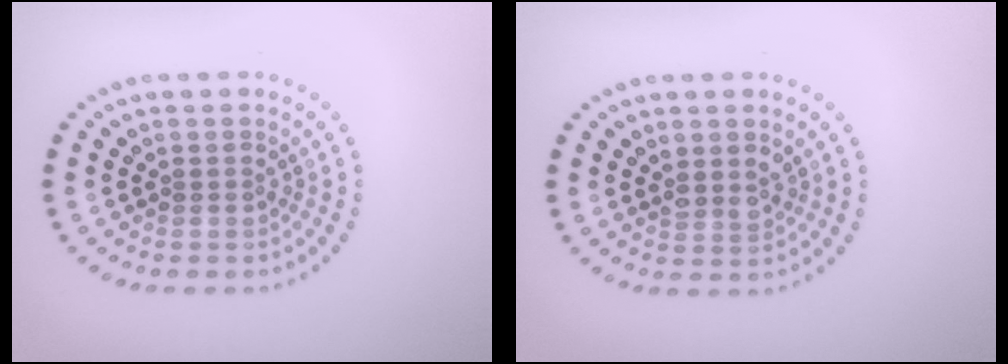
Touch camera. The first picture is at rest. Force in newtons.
{"total": 1.7, "press": 1.5, "slide": 0.8}